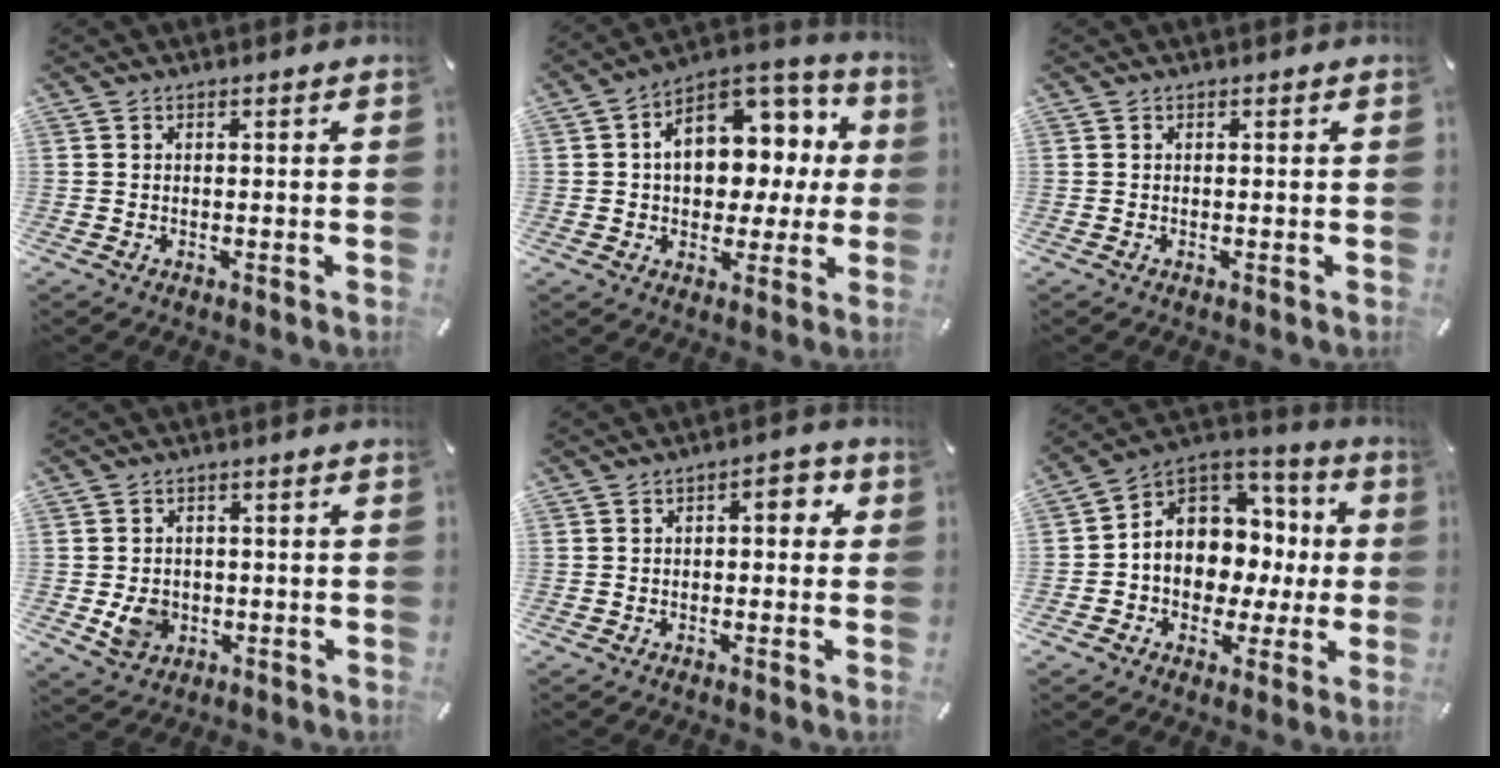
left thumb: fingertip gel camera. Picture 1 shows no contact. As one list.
[{"total": 14.1, "force": [2.4, 10.2, 9.4], "torque": [-0.132, -0.010, 0.048]}, {"total": 0.0}, {"total": 6.3, "force": [-1.0, 5.6, 2.8], "torque": [-0.047, 0.000, -0.019]}, {"total": 3.9, "force": [-0.2, 2.2, 3.2], "torque": [-0.041, 0.007, -0.014]}, {"total": 10.3, "force": [1.2, 9.2, 4.5], "torque": [-0.072, -0.028, 0.029]}]